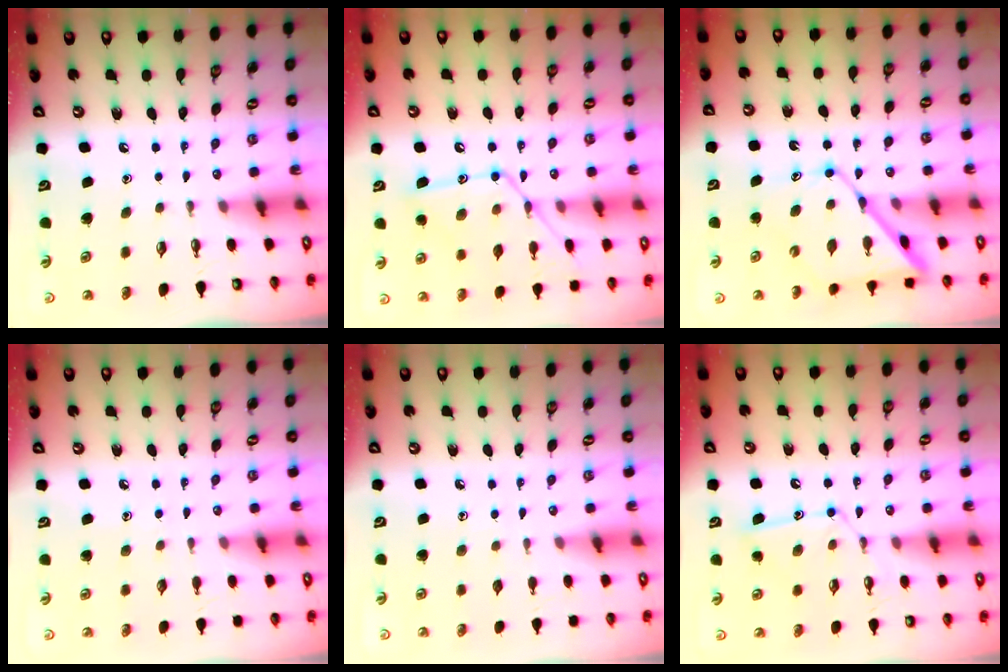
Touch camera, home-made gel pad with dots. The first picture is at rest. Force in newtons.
{"total": 16.4, "press": 16.4, "slide": 1.4}
{"total": 14.1, "press": 14.1, "slide": 1.1}
{"total": 4.9, "press": 4.9, "slide": 0.6}
{"total": 4.4, "press": 4.4, "slide": 0.5}
{"total": 12.9, "press": 12.9, "slide": 1.0}